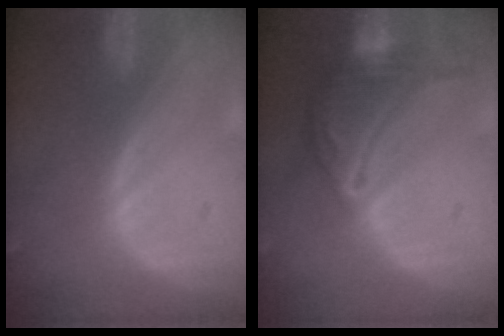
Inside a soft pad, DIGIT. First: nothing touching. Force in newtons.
{"total": 9.8, "press": 9.8, "slide": 0.5}